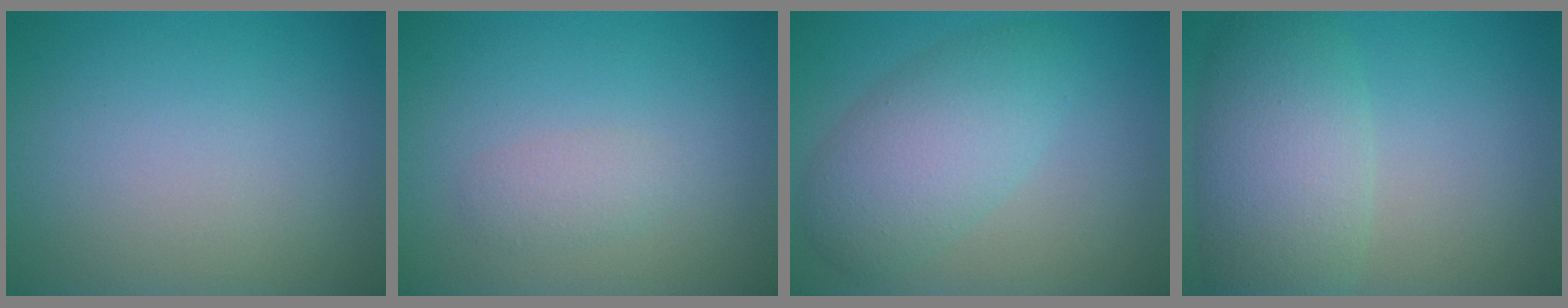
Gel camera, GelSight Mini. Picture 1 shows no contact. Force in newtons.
{"total": 1.4, "press": 1.4, "slide": 0.1}
{"total": 5.4, "press": 5.4, "slide": 0.0}
{"total": 6.7, "press": 6.7, "slide": 0.4}